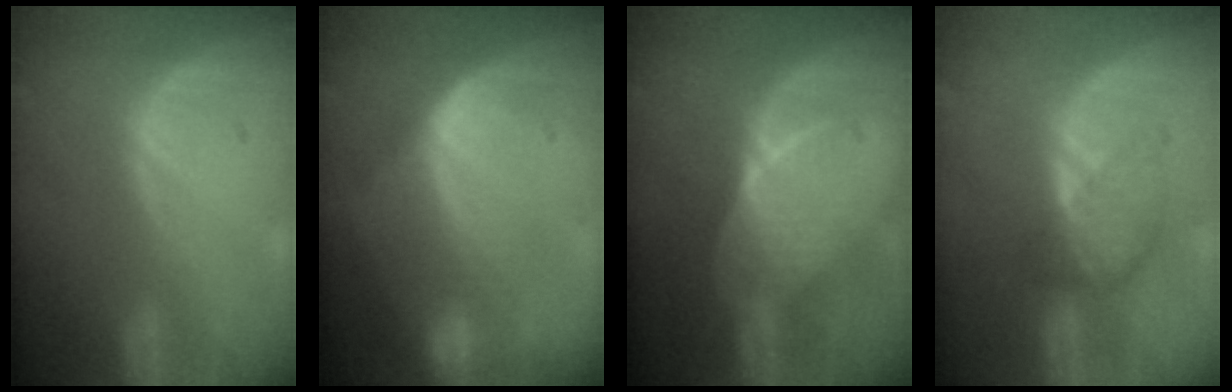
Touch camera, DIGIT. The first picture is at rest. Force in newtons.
{"total": 6.9, "press": 6.7, "slide": 1.5}
{"total": 7.2, "press": 6.4, "slide": 3.3}
{"total": 4.6, "press": 4.2, "slide": 2.0}